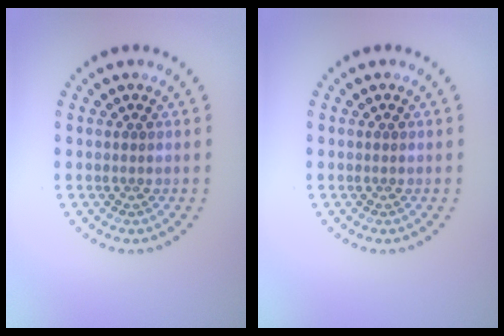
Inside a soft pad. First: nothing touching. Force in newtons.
{"total": 0.0}